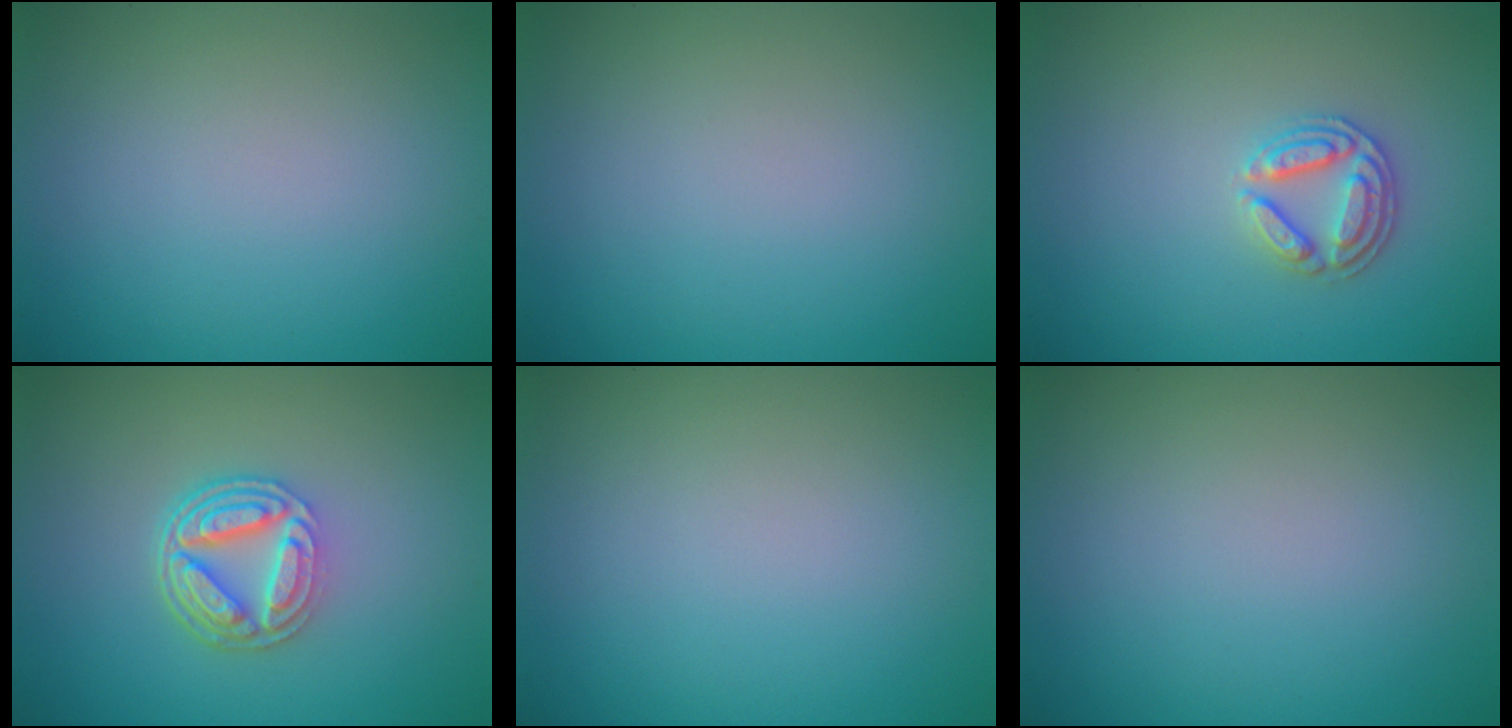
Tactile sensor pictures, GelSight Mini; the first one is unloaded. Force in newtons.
{"total": 0.0}
{"total": 2.7, "press": 2.6, "slide": 0.9}
{"total": 5.0, "press": 3.7, "slide": 3.4}
{"total": 0.0}
{"total": 0.0}